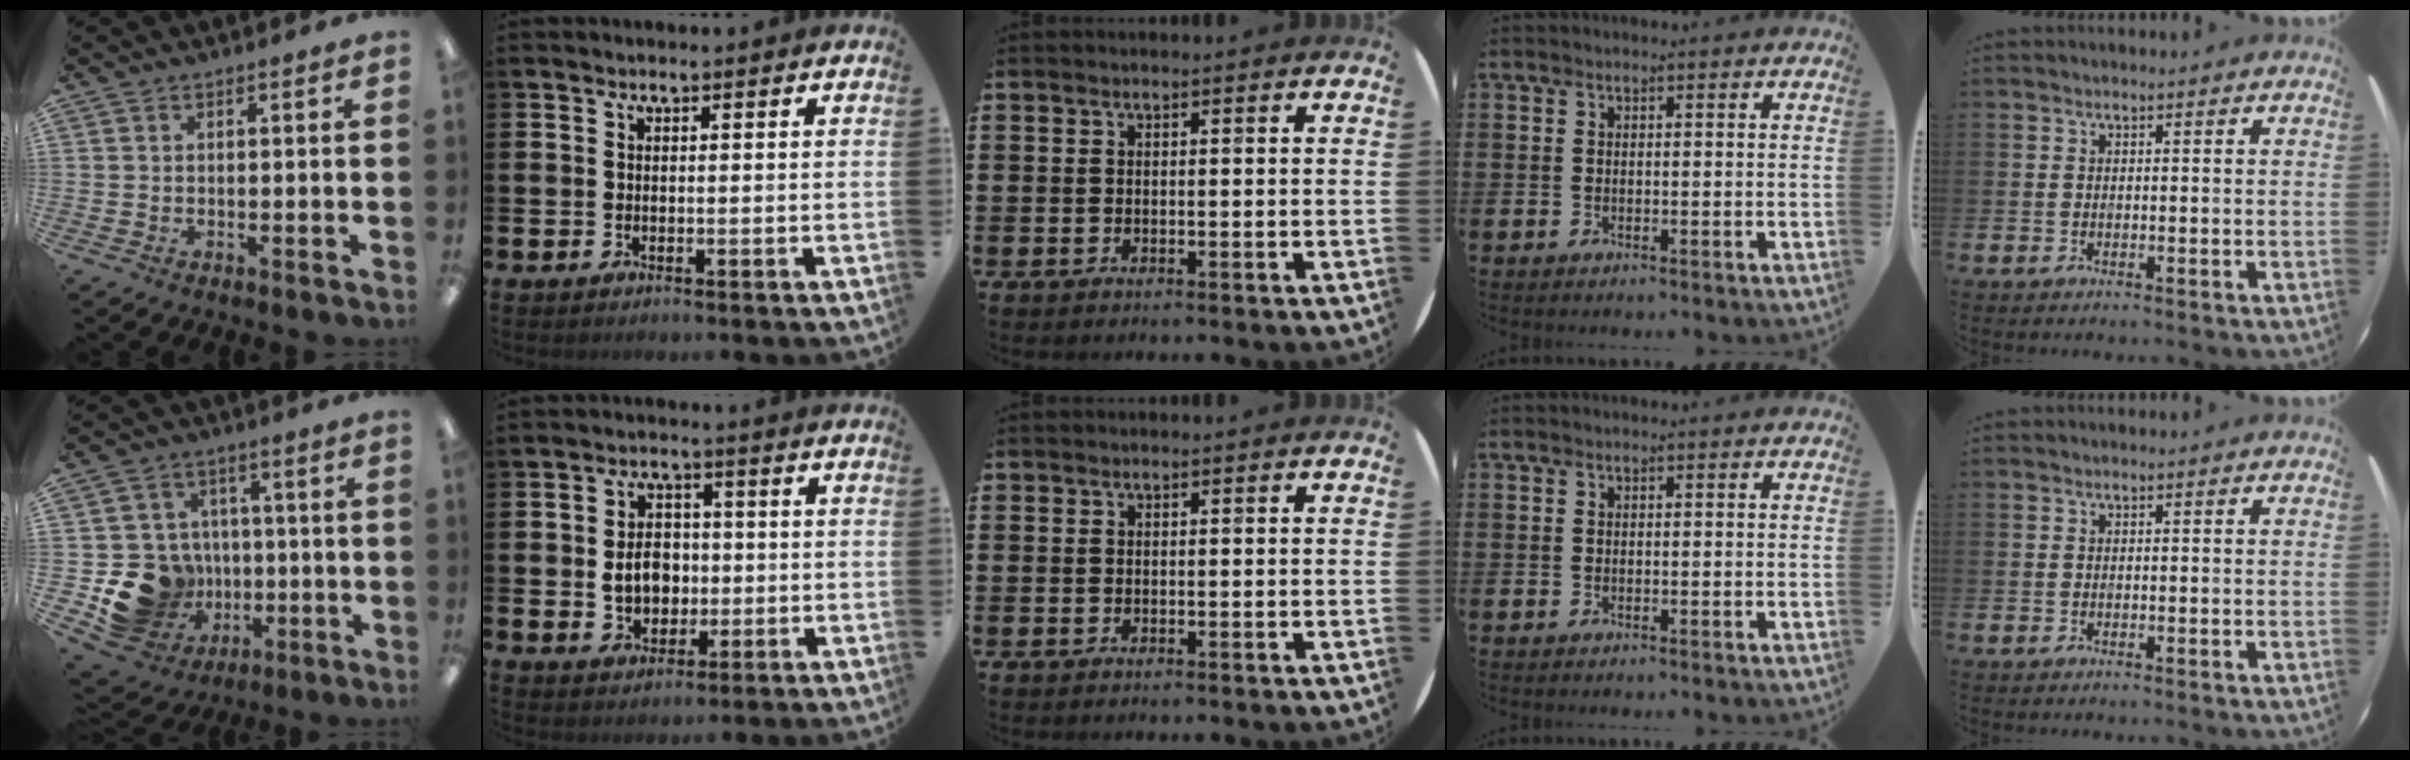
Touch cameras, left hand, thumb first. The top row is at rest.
{"thumb": {"total": 15.3, "force": [-4.1, 13.9, 5.0], "torque": [-0.105, 0.032, -0.042]}, "index": {"total": 5.5, "force": [-0.3, 4.4, 3.3], "torque": [-0.047, 0.005, -0.014]}}